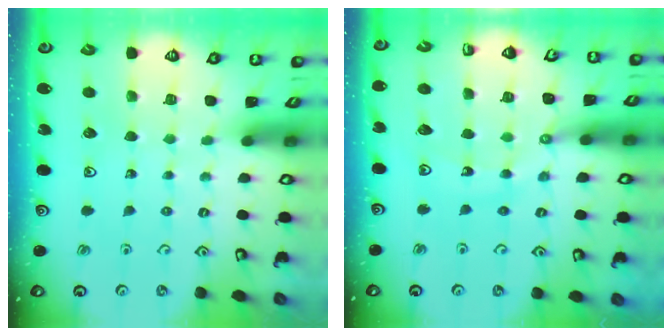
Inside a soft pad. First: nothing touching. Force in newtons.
{"total": 11.9, "press": 11.8, "slide": 1.5}